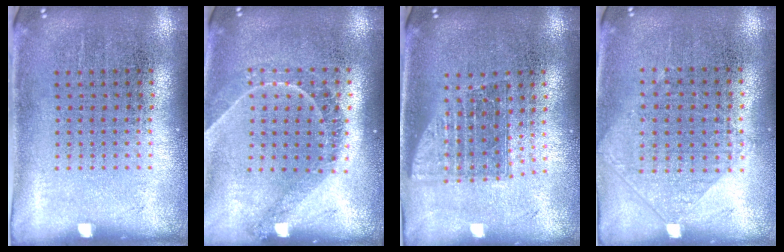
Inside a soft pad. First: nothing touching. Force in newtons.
{"total": 1.3, "press": 1.2, "slide": 0.4}
{"total": 1.5, "press": 1.2, "slide": 0.9}
{"total": 1.0, "press": 0.9, "slide": 0.4}